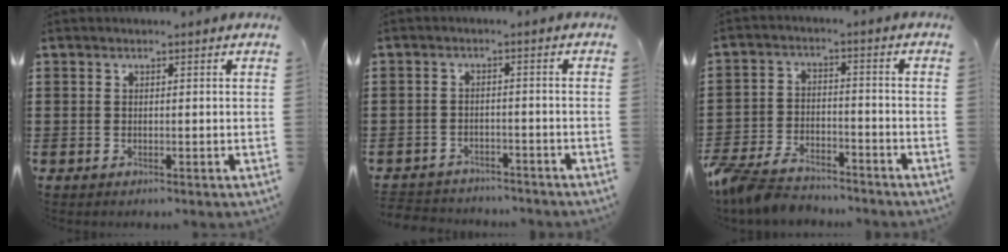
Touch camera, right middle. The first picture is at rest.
{"total": 2.9, "force": [-2.8, 0.6, -0.4], "torque": [-0.002, -0.001, -0.062]}
{"total": 6.1, "force": [-5.7, 1.7, 1.5], "torque": [-0.048, 0.004, -0.119]}